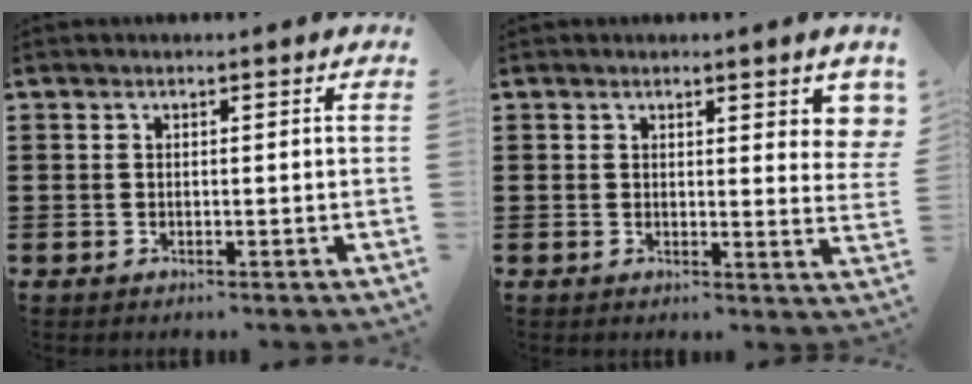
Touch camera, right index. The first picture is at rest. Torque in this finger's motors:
{"motor_torque": [0.16, 0.28, 0.16, 0.01]}